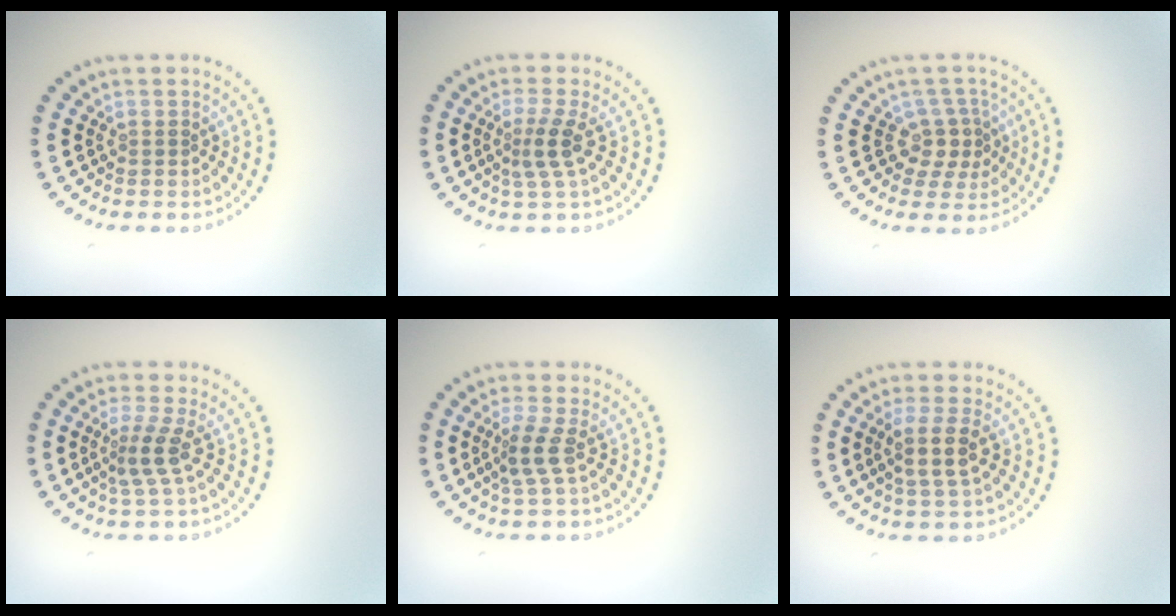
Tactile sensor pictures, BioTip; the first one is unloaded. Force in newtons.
{"total": 2.5, "press": 1.8, "slide": 1.7}
{"total": 2.6, "press": 2.0, "slide": 1.6}
{"total": 2.6, "press": 1.8, "slide": 1.8}
{"total": 2.2, "press": 1.7, "slide": 1.4}
{"total": 2.8, "press": 2.6, "slide": 1.2}